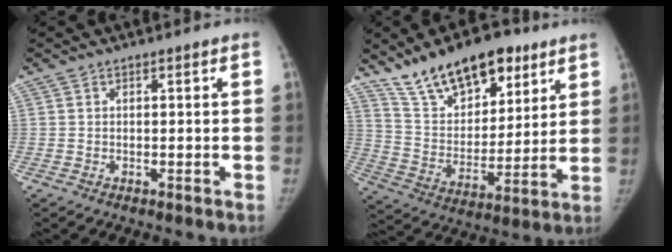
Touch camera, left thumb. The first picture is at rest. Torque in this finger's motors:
{"motor_torque": [0.13, 0.13, 1.41, -1.36, 0.06]}